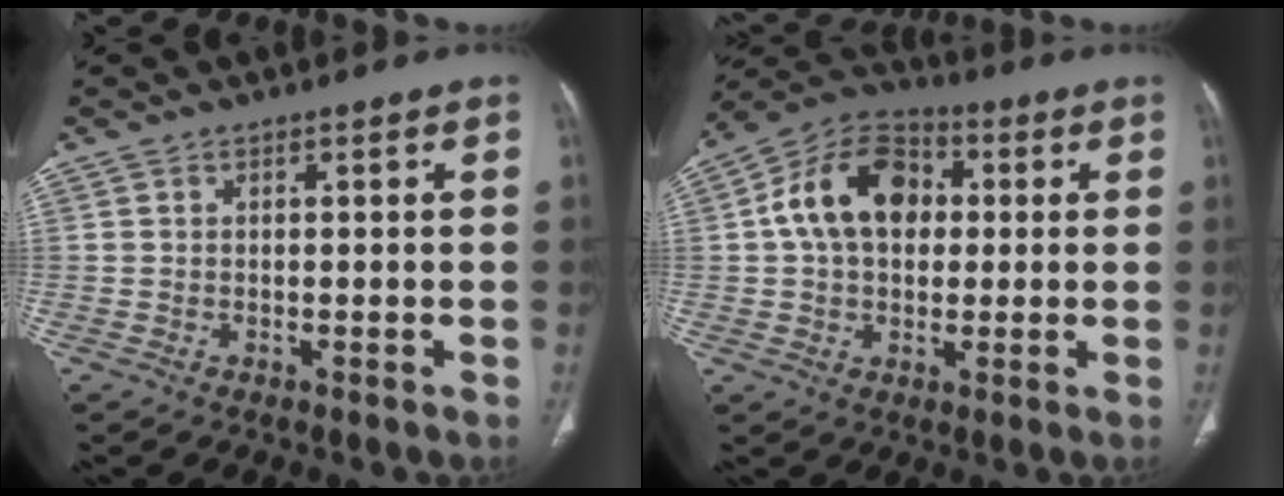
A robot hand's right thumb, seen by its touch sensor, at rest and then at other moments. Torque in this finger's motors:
{"motor_torque": [0.47, 2.65, 1.19, -0.51, 0.12]}